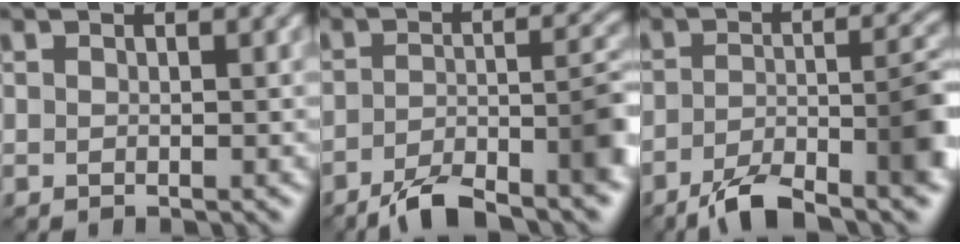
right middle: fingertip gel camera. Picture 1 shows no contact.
{"total": 7.9, "force": [-5.1, 2.0, 5.7], "torque": [-0.082, 0.004, -0.090]}
{"total": 8.6, "force": [-5.0, 2.4, 6.5], "torque": [-0.103, 0.003, -0.088]}